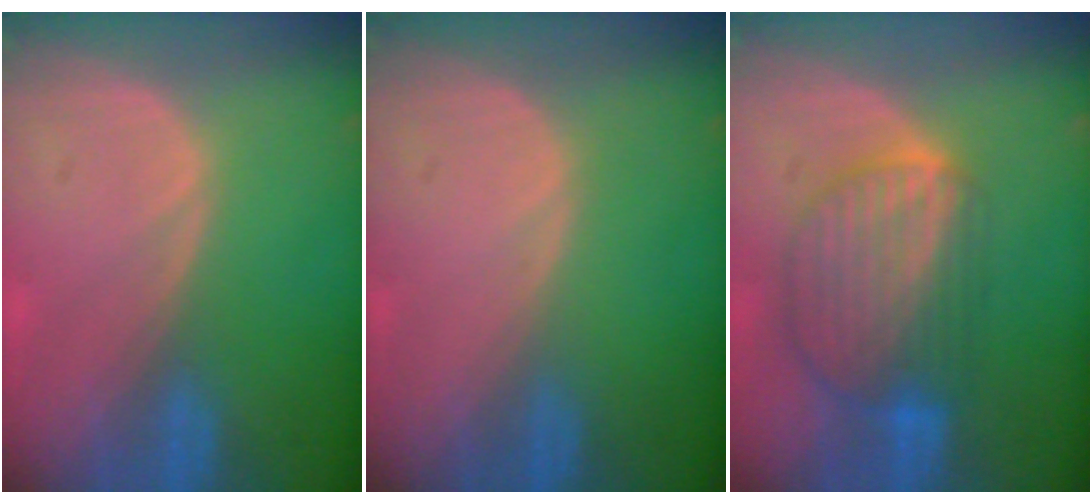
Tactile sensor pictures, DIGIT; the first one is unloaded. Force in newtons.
{"total": 0.0}
{"total": 8.9, "press": 7.7, "slide": 4.4}